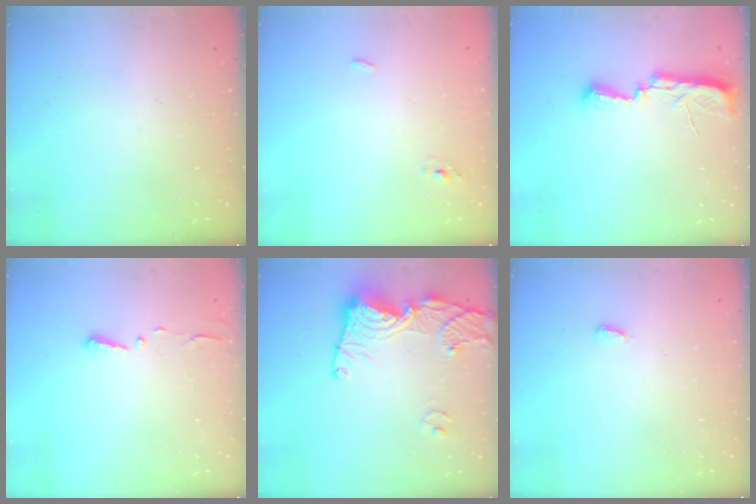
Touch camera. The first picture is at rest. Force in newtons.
{"total": 2.7, "press": 2.6, "slide": 0.8}
{"total": 7.9, "press": 7.8, "slide": 0.8}
{"total": 2.7, "press": 2.7, "slide": 0.4}
{"total": 14.9, "press": 14.8, "slide": 1.7}
{"total": 2.9, "press": 2.9, "slide": 0.3}